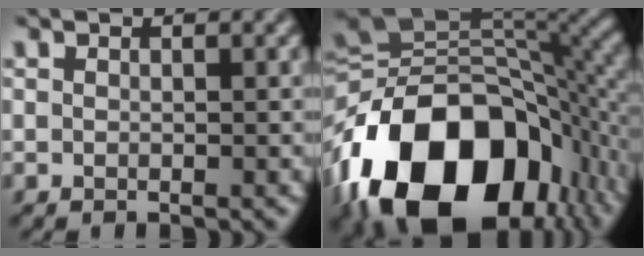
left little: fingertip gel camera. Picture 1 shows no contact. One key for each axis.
{"total": 18.8, "fx": -7.9, "fy": 11.9, "fz": 12.3, "tx": -0.238, "ty": -0.013, "tz": -0.127}